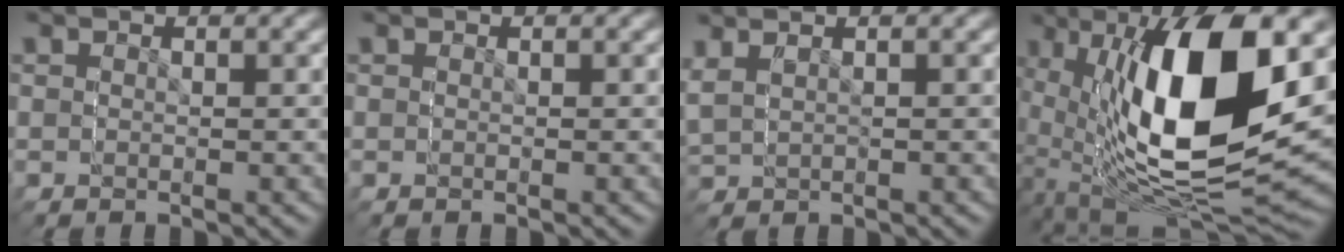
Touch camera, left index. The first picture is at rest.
{"total": 0.0}
{"total": 2.2, "force": [0.8, 1.9, 0.7], "torque": [-0.040, -0.005, 0.021]}
{"total": 13.8, "force": [0.8, 8.4, 11.0], "torque": [-0.234, -0.025, 0.031]}